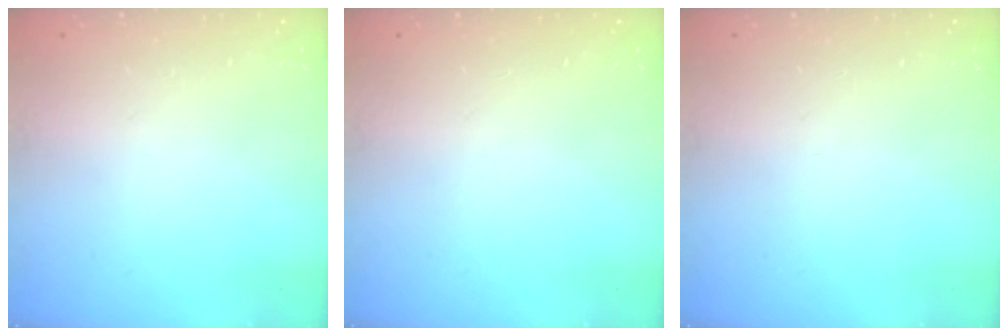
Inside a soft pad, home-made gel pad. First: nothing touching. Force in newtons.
{"total": 0.0}
{"total": 0.0}